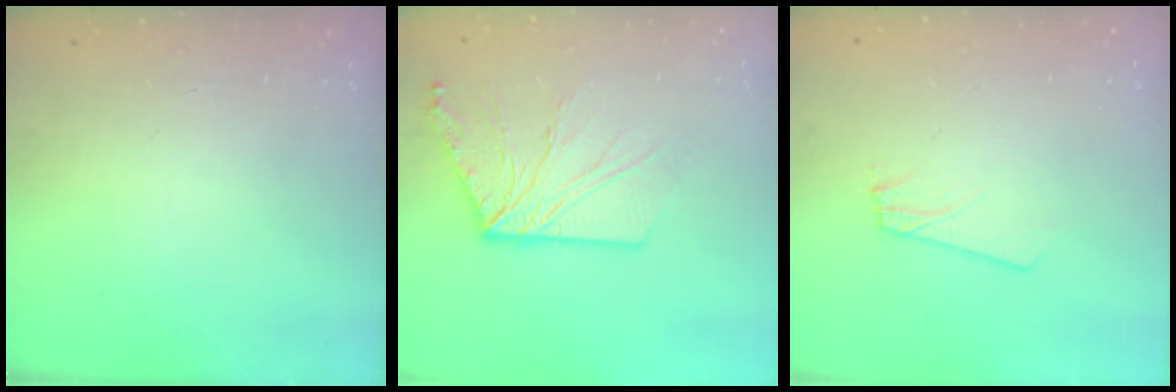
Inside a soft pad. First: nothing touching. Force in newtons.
{"total": 12.4, "press": 12.4, "slide": 0.5}
{"total": 1.8, "press": 1.8, "slide": 0.1}